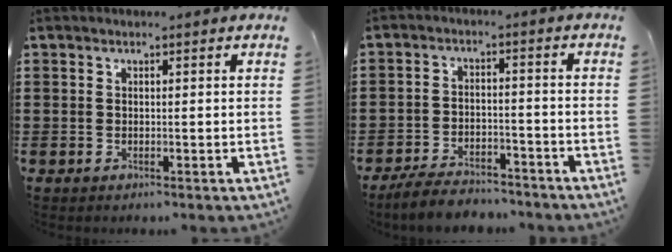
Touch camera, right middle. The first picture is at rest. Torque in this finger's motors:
{"motor_torque": [0.52, -0.26, 0.07, -0.01]}